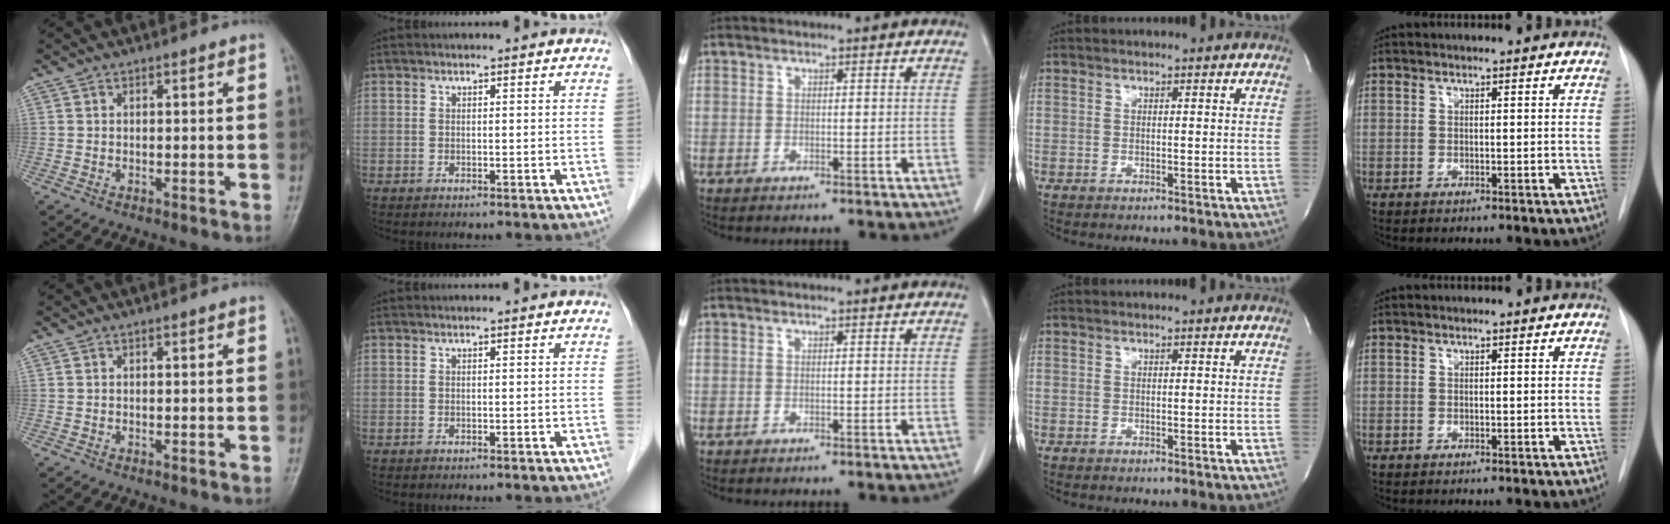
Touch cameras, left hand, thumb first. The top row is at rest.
{}